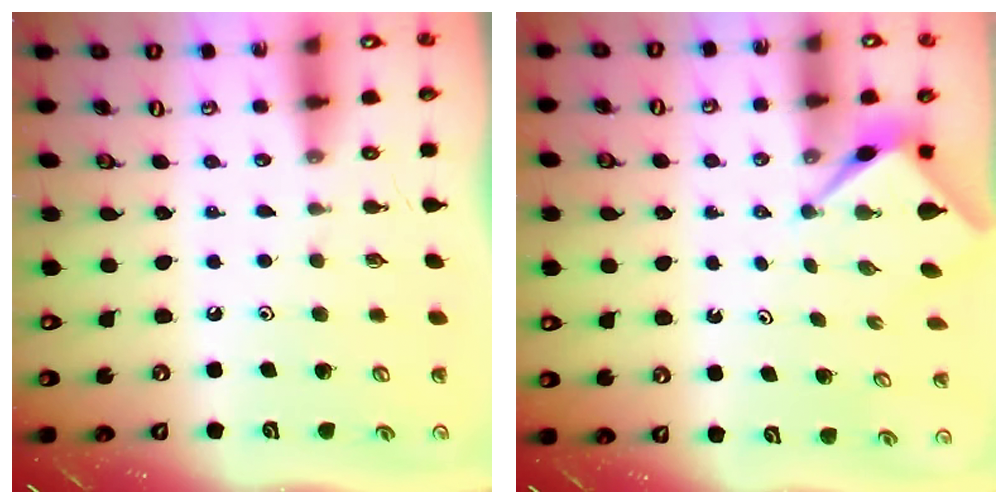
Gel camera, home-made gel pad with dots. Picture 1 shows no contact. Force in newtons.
{"total": 2.6, "press": 2.6, "slide": 0.0}